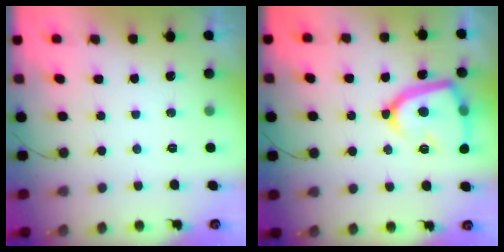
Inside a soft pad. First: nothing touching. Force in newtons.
{"total": 16.4, "press": 16.4, "slide": 1.4}